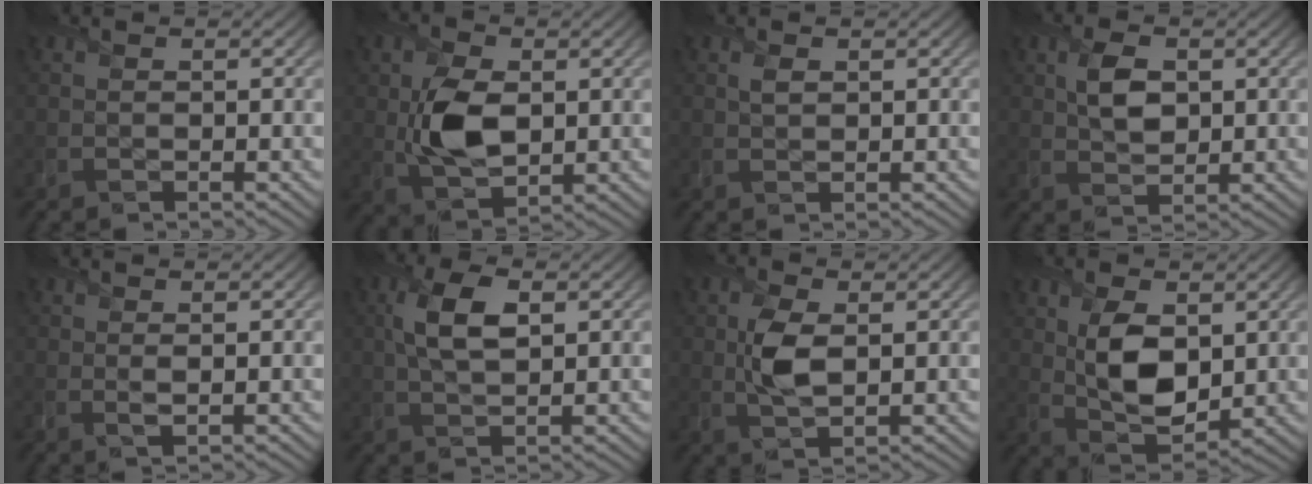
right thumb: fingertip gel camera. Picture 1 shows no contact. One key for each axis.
{"total": 7.0, "fx": 0.7, "fy": 4.6, "fz": 5.2, "tx": -0.111, "ty": -0.005, "tz": 0.013}
{"total": 1.2, "fx": 0.6, "fy": 0.7, "fz": 0.7, "tx": -0.017, "ty": -0.001, "tz": 0.012}
{"total": 4.1, "fx": 1.1, "fy": 2.6, "fz": 2.9, "tx": -0.060, "ty": 0.002, "tz": 0.018}
{"total": 0.8, "fx": 0.6, "fy": -0.2, "fz": 0.3, "tx": -0.004, "ty": -0.001, "tz": 0.012}
{"total": 6.0, "fx": 1.6, "fy": 2.9, "fz": 5.0, "tx": -0.113, "ty": 0.007, "tz": 0.029}
{"total": 4.2, "fx": 0.9, "fy": 2.3, "fz": 3.4, "tx": -0.074, "ty": 0.001, "tz": 0.020}
{"total": 7.8, "fx": 1.6, "fy": 4.7, "fz": 6.1, "tx": -0.128, "ty": -0.005, "tz": 0.032}